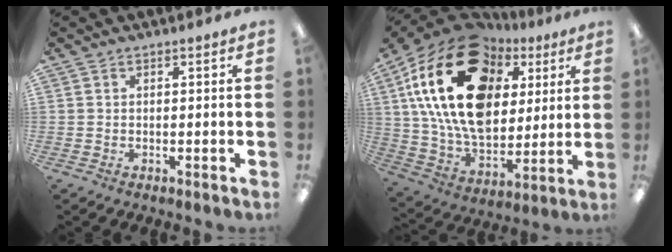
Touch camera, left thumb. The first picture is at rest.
{"total": 27.0, "force": [9.9, 17.5, 17.9], "torque": [-0.348, -0.039, 0.176]}